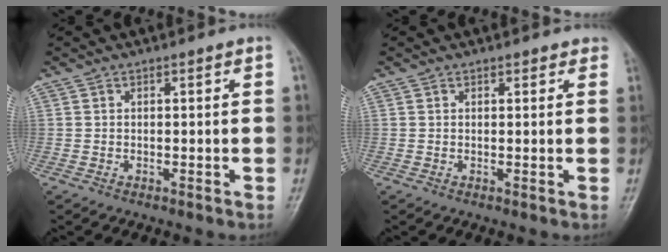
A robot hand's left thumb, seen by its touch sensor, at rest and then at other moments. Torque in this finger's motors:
{"motor_torque": [-0.17, -0.10, -0.24, -0.28, 0.00]}